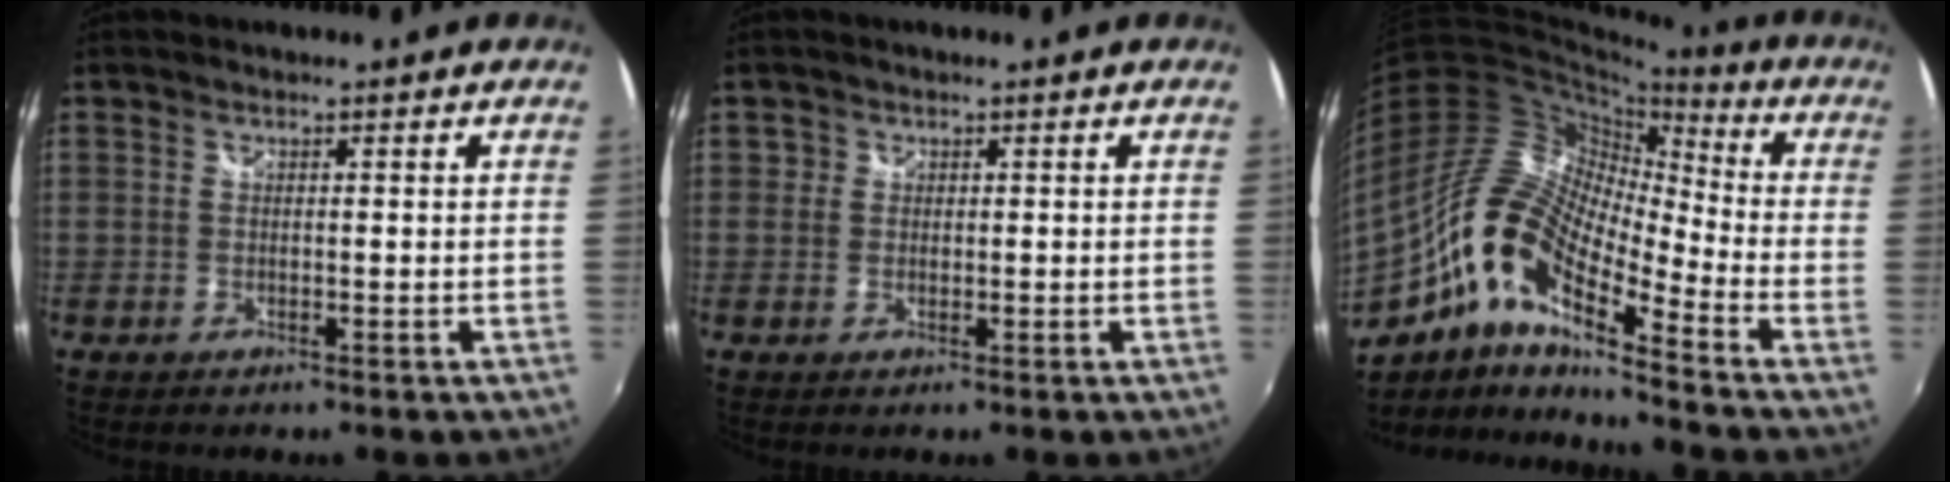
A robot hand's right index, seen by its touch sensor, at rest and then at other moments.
{"total": 1.4, "force": [0.1, 1.3, 0.3], "torque": [-0.004, 0.000, -0.003]}
{"total": 16.8, "force": [-7.9, 5.6, 13.7], "torque": [-0.244, 0.003, -0.174]}